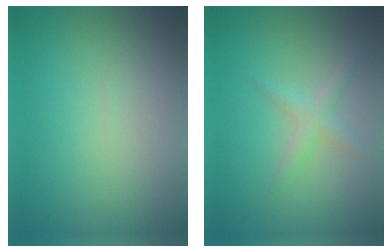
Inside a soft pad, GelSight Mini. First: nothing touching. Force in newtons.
{"total": 1.5, "press": 1.5, "slide": 0.1}